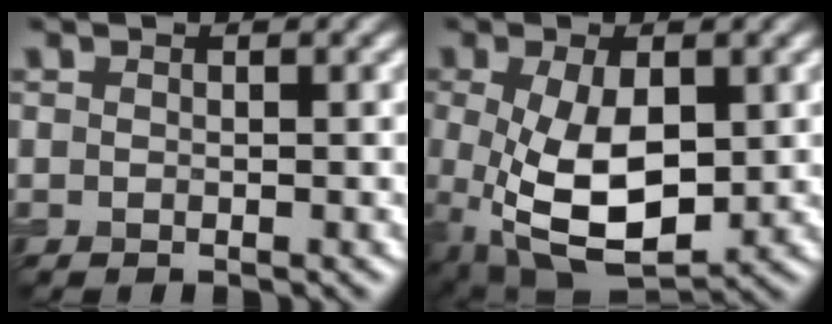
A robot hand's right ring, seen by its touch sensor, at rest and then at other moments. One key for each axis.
{"total": 8.4, "fx": -1.2, "fy": 4.3, "fz": 7.1, "tx": -0.156, "ty": -0.019, "tz": -0.013}